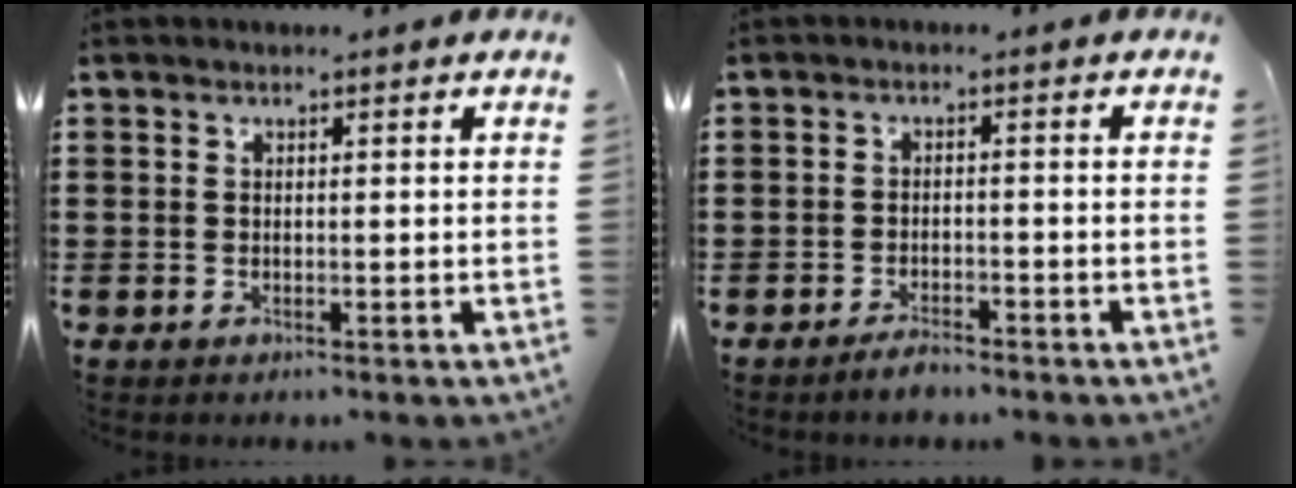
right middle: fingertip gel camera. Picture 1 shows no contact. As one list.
[{"total": 2.4, "force": [-2.2, 0.5, 0.8], "torque": [-0.017, 0.004, -0.042]}]